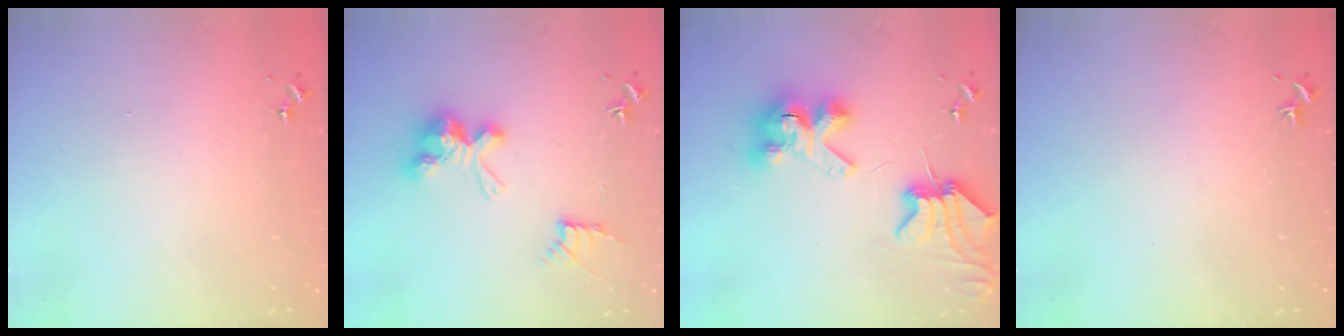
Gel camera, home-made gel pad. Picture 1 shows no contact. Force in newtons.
{"total": 10.4, "press": 10.4, "slide": 0.6}
{"total": 10.7, "press": 10.6, "slide": 1.2}
{"total": 0.0}